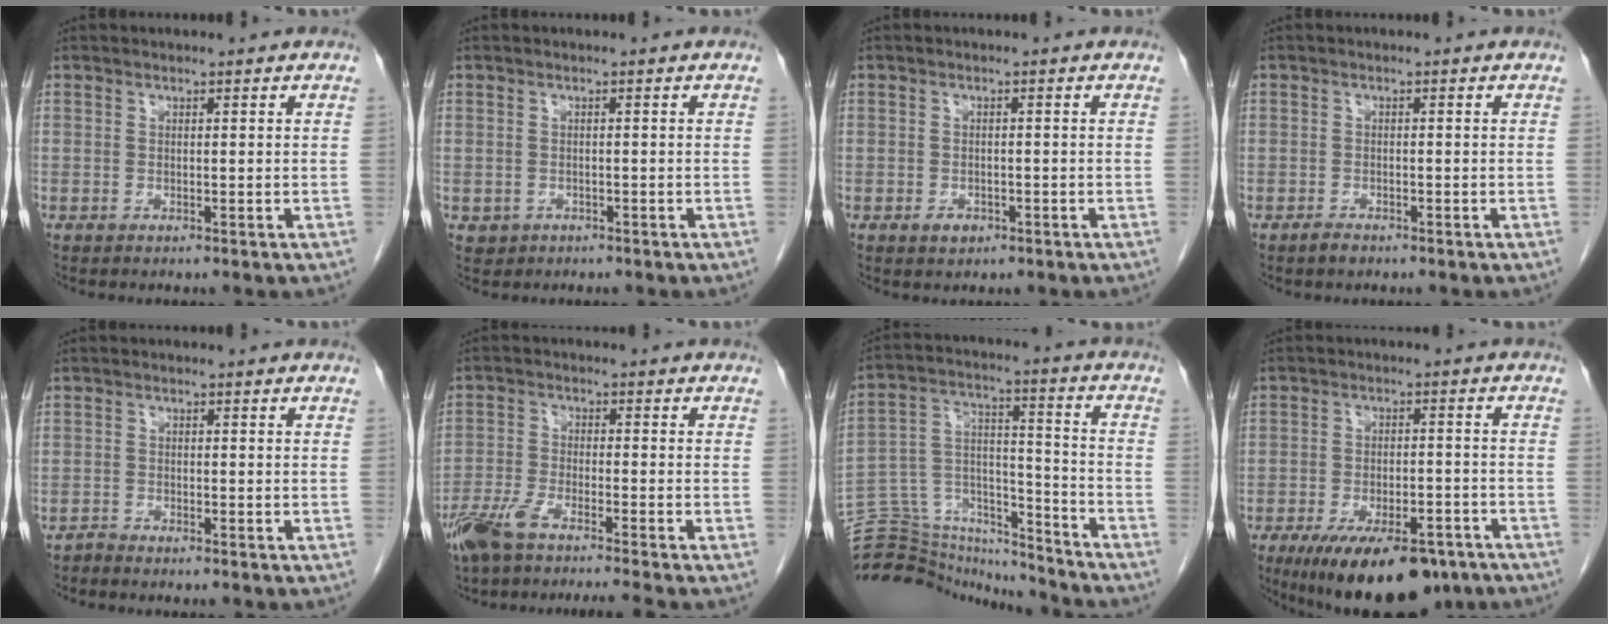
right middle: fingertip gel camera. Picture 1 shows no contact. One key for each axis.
{"total": 1.7, "fx": -0.8, "fy": 1.4, "fz": 0.1, "tx": -0.004, "ty": 0.006, "tz": -0.008}
{"total": 1.6, "fx": -0.8, "fy": 1.1, "fz": 0.9, "tx": -0.016, "ty": 0.001, "tz": -0.005}
{"total": 1.1, "fx": -0.9, "fy": 0.5, "fz": 0.4, "tx": -0.012, "ty": -0.002, "tz": -0.014}
{"total": 1.1, "fx": -1.1, "fy": -0.1, "fz": -0.2, "tx": 0.001, "ty": -0.003, "tz": -0.023}
{"total": 8.7, "fx": -7.2, "fy": -0.2, "fz": 4.9, "tx": -0.090, "ty": -0.018, "tz": -0.128}
{"total": 19.9, "fx": -19.1, "fy": 4.5, "fz": 3.3, "tx": -0.077, "ty": 0.056, "tz": -0.299}
{"total": 15.1, "fx": -10.4, "fy": 5.9, "fz": 9.2, "tx": -0.136, "ty": -0.007, "tz": -0.155}